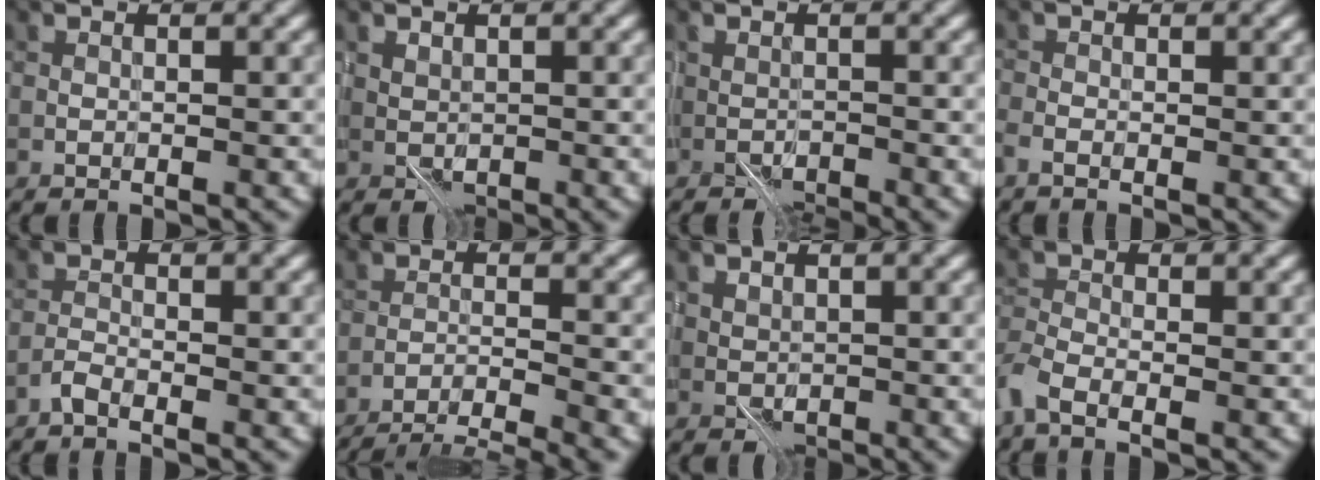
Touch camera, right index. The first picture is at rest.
{"total": 1.1, "force": [0.0, 0.9, 0.7], "torque": [-0.013, -0.004, 0.003]}
{"total": 1.6, "force": [-1.4, 0.5, 0.7], "torque": [-0.016, -0.003, -0.030]}
{"total": 1.2, "force": [-0.9, 0.3, 0.8], "torque": [-0.020, -0.006, -0.023]}
{"total": 1.2, "force": [-1.0, 0.2, 0.7], "torque": [-0.016, 0.003, -0.024]}
{"total": 6.5, "force": [-5.7, 1.1, 3.1], "torque": [-0.052, -0.008, -0.087]}
{"total": 1.2, "force": [0.0, 0.9, 0.7], "torque": [-0.011, -0.004, 0.002]}
{"total": 2.9, "force": [-2.1, 1.0, 1.8], "torque": [-0.046, -0.009, -0.059]}